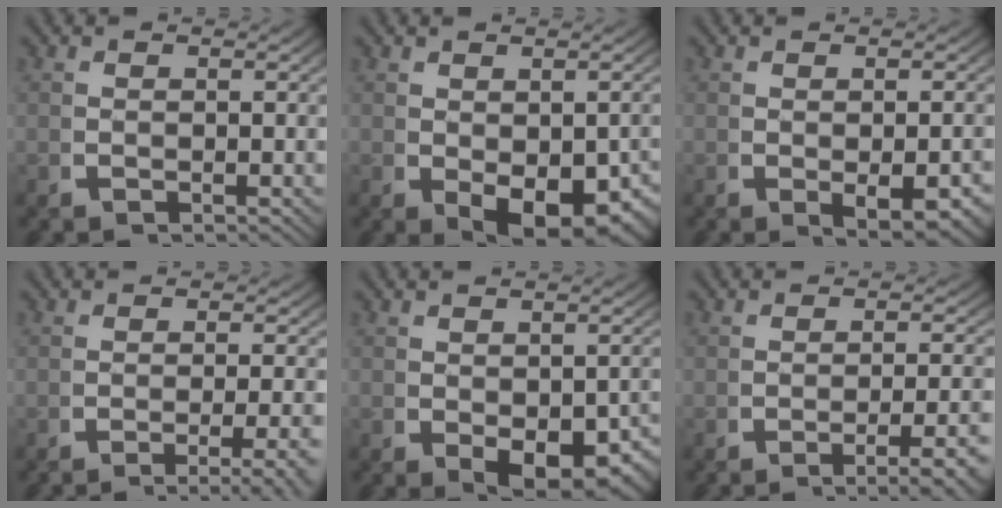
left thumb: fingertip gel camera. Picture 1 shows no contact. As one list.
[{"total": 5.7, "force": [-1.2, 3.2, 4.5], "torque": [-0.078, -0.033, 0.007]}, {"total": 3.3, "force": [-0.7, 1.5, 2.9], "torque": [-0.057, -0.015, 0.000]}, {"total": 5.2, "force": [-3.6, 1.2, 3.7], "torque": [-0.057, -0.008, -0.053]}, {"total": 5.4, "force": [-1.4, 3.1, 4.2], "torque": [-0.073, -0.037, 0.001]}, {"total": 4.6, "force": [-2.5, 0.8, 3.8], "torque": [-0.055, 0.000, -0.040]}]